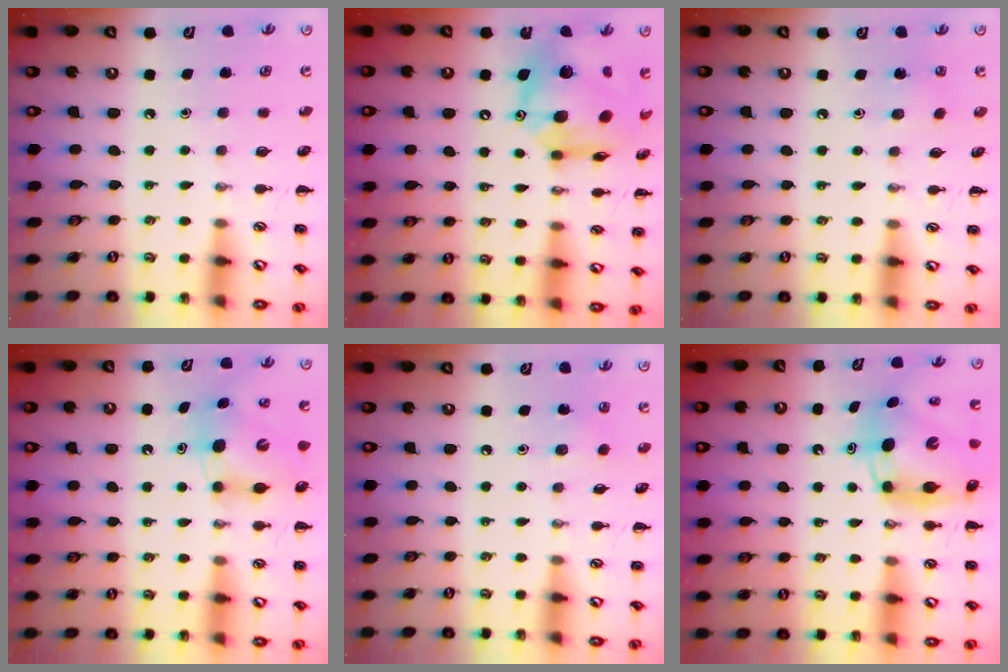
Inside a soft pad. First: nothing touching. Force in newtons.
{"total": 15.4, "press": 14.6, "slide": 5.0}
{"total": 2.4, "press": 2.4, "slide": 0.4}
{"total": 7.1, "press": 7.0, "slide": 0.8}
{"total": 4.3, "press": 4.1, "slide": 1.1}
{"total": 8.4, "press": 8.1, "slide": 2.4}